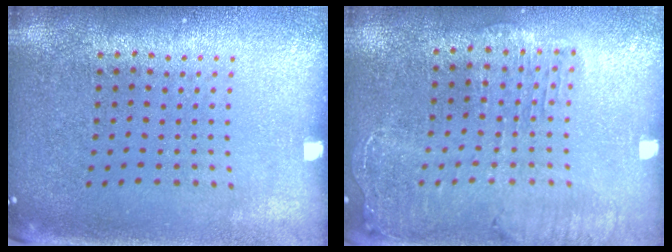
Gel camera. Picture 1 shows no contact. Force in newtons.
{"total": 1.7, "press": 1.6, "slide": 0.6}